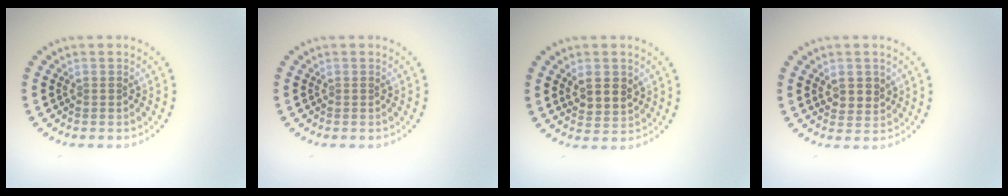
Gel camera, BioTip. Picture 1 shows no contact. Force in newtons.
{"total": 0.0}
{"total": 2.7, "press": 2.6, "slide": 1.0}
{"total": 2.0, "press": 1.9, "slide": 0.7}